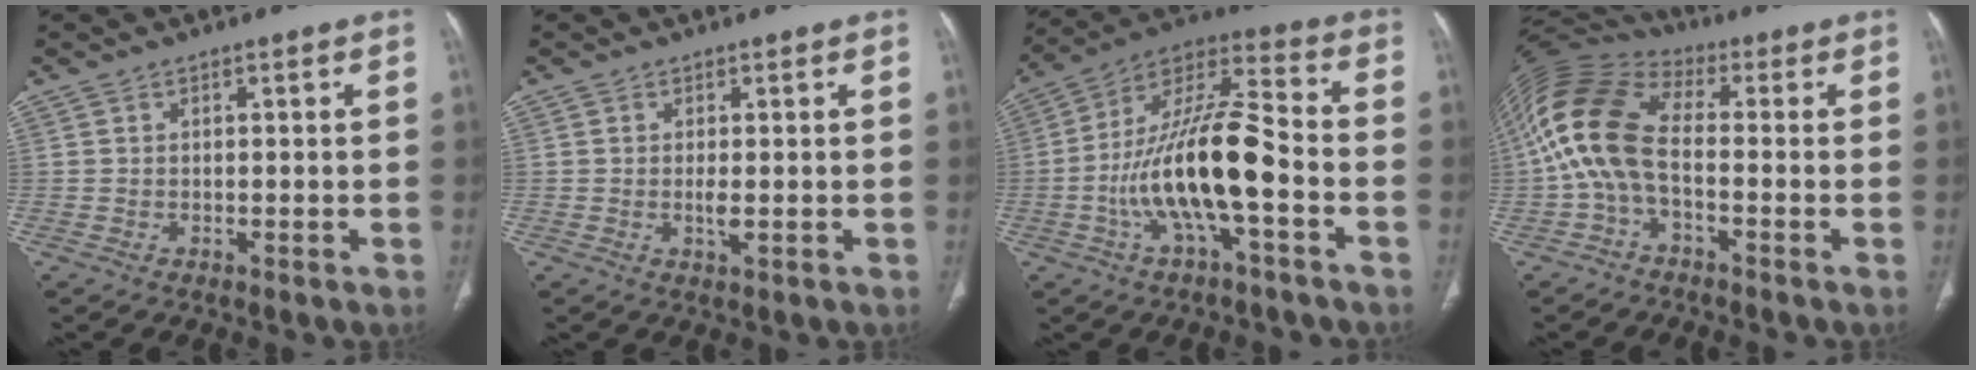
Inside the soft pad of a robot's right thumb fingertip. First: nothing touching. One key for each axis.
{"total": 1.8, "fx": -0.2, "fy": 0.5, "fz": 1.7, "tx": -0.035, "ty": -0.005, "tz": -0.002}
{"total": 17.5, "fx": -4.7, "fy": 5.2, "fz": 16.0, "tx": -0.308, "ty": 0.049, "tz": -0.086}
{"total": 13.3, "fx": -1.7, "fy": 7.2, "fz": 11.1, "tx": -0.234, "ty": 0.043, "tz": -0.048}